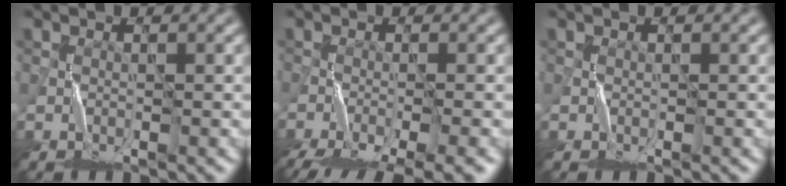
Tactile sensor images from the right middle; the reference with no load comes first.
{"total": 9.7, "force": [-7.4, 2.4, 5.8], "torque": [-0.088, -0.034, -0.107]}
{"total": 0.0}